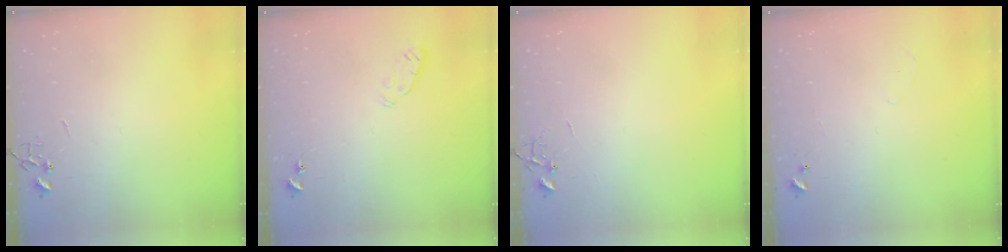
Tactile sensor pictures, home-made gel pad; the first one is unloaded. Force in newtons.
{"total": 3.8, "press": 3.7, "slide": 0.9}
{"total": 5.8, "press": 5.8, "slide": 0.5}
{"total": 5.0, "press": 5.0, "slide": 0.9}